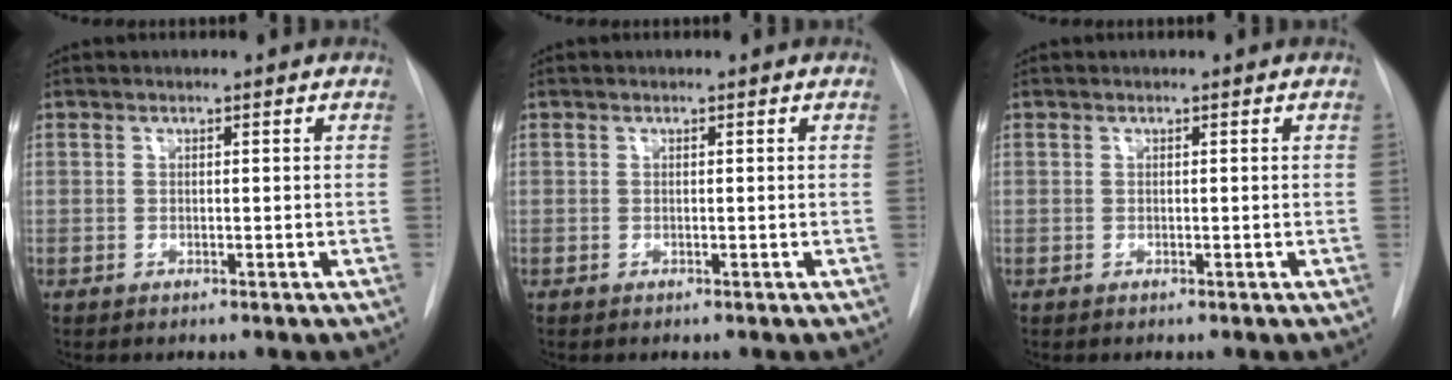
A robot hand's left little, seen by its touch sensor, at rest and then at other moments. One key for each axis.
{"total": 0.0}
{"total": 0.0}